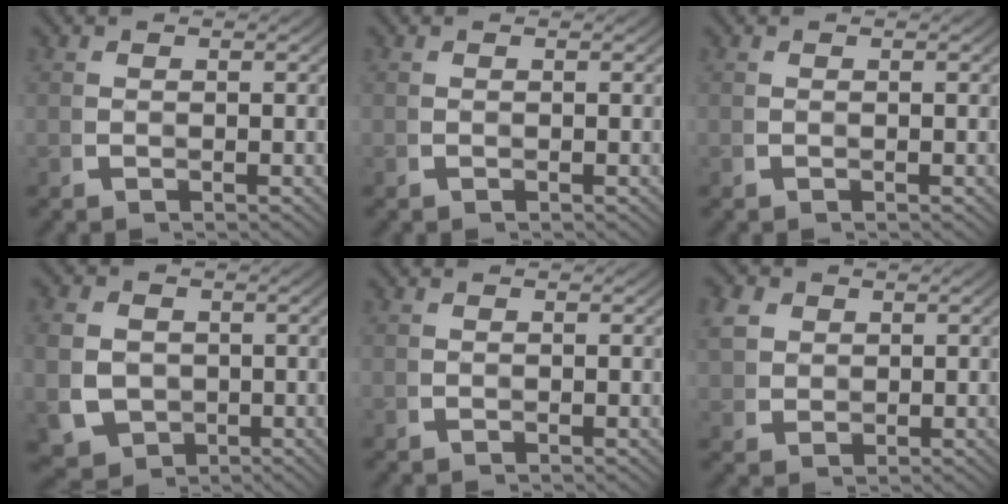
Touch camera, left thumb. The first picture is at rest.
{"total": 0.0}
{"total": 0.0}
{"total": 7.8, "force": [-1.4, 6.7, 3.8], "torque": [-0.088, -0.042, -0.006]}
{"total": 0.0}
{"total": 3.6, "force": [1.4, 2.9, 1.6], "torque": [-0.038, -0.008, 0.036]}